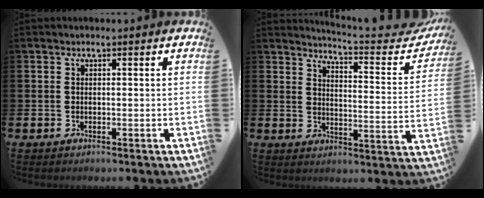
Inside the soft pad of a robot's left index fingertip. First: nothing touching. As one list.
[{"total": 4.8, "force": [4.6, -0.2, 1.4], "torque": [-0.030, -0.048, 0.068]}]